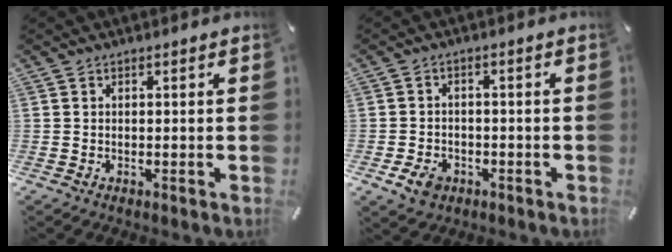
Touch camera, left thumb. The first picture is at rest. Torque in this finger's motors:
{"motor_torque": [0.30, 1.53, 0.03, -0.04, 0.09]}